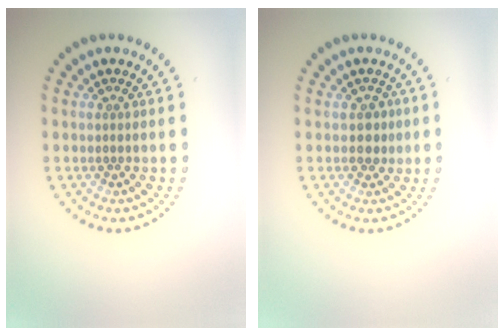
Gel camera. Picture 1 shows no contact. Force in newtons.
{"total": 1.5, "press": 1.3, "slide": 0.7}